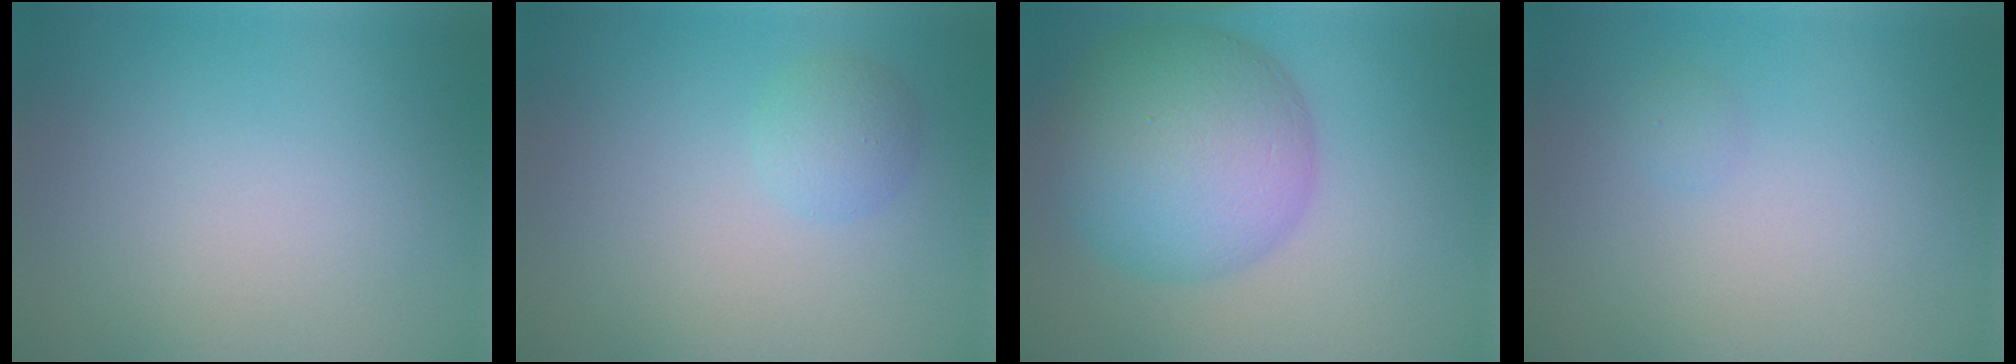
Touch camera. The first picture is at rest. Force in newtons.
{"total": 1.9, "press": 1.9, "slide": 0.1}
{"total": 11.1, "press": 11.1, "slide": 0.3}
{"total": 0.6, "press": 0.6, "slide": 0.1}